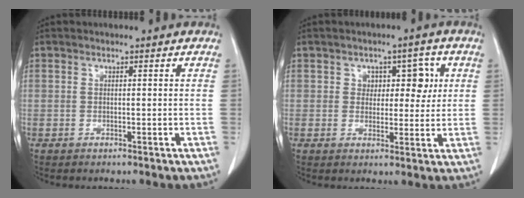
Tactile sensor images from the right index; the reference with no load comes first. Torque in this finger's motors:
{"motor_torque": [0.10, 0.09, 0.05, 0.02]}